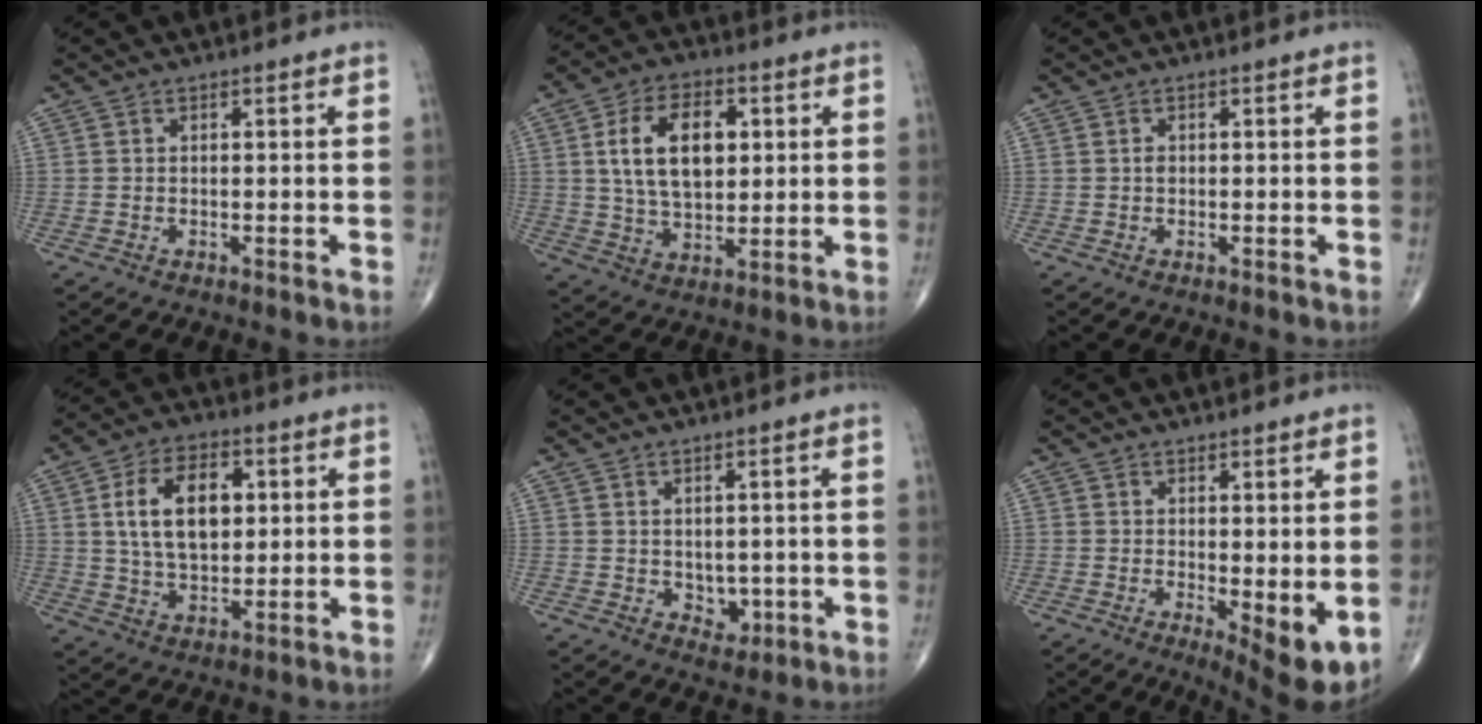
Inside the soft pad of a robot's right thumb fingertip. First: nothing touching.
{"total": 14.3, "force": [3.0, 8.5, 11.0], "torque": [-0.172, -0.003, 0.054]}
{"total": 1.0, "force": [0.1, 0.8, 0.6], "torque": [-0.008, 0.002, 0.001]}
{"total": 13.5, "force": [2.8, 8.2, 10.4], "torque": [-0.161, -0.002, 0.051]}
{"total": 3.3, "force": [0.0, 2.5, 2.1], "torque": [-0.014, -0.006, 0.010]}
{"total": 7.1, "force": [-0.2, 2.4, 6.7], "torque": [-0.090, -0.020, 0.004]}